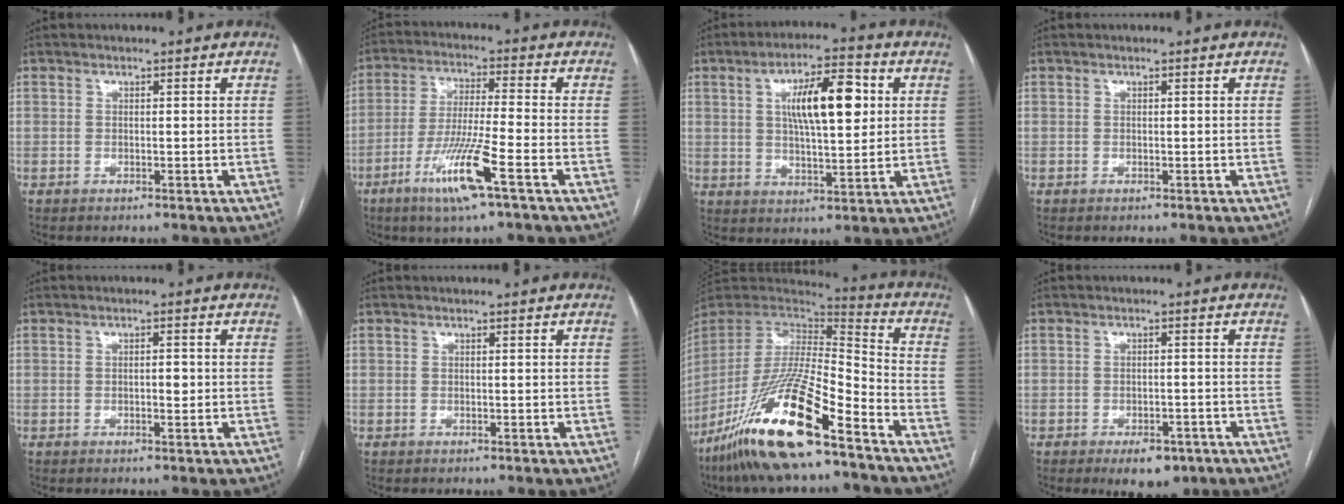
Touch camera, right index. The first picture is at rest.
{"total": 10.9, "force": [-5.4, -0.2, 9.5], "torque": [-0.187, -0.018, -0.103]}
{"total": 11.4, "force": [2.9, 3.2, 10.6], "torque": [-0.179, 0.013, 0.048]}
{"total": 0.0}
{"total": 1.8, "force": [-0.1, 0.6, 1.7], "torque": [-0.029, 0.001, -0.001]}
{"total": 0.0}
{"total": 22.2, "force": [-14.7, 2.8, 16.4], "torque": [-0.335, -0.046, -0.276]}
{"total": 5.5, "force": [-3.5, 2.7, 3.2], "torque": [-0.039, 0.000, -0.042]}